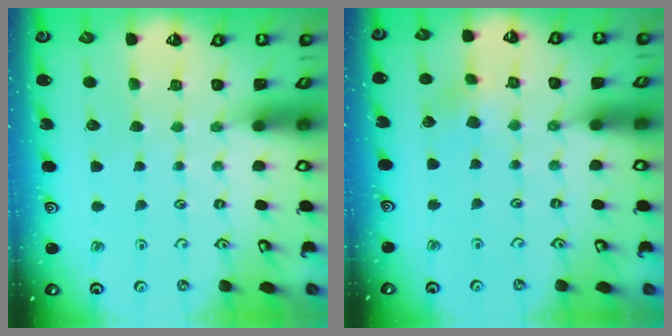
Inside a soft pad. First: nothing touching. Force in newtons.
{"total": 2.5, "press": 2.4, "slide": 0.6}